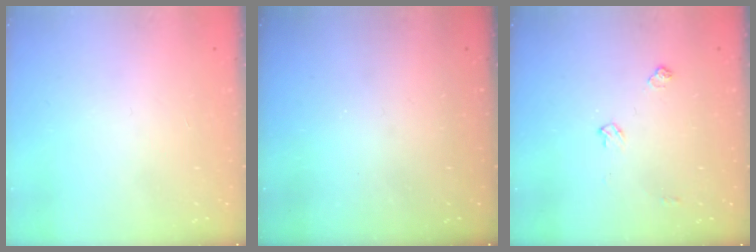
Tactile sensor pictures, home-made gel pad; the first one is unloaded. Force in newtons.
{"total": 0.0}
{"total": 5.2, "press": 5.1, "slide": 0.8}